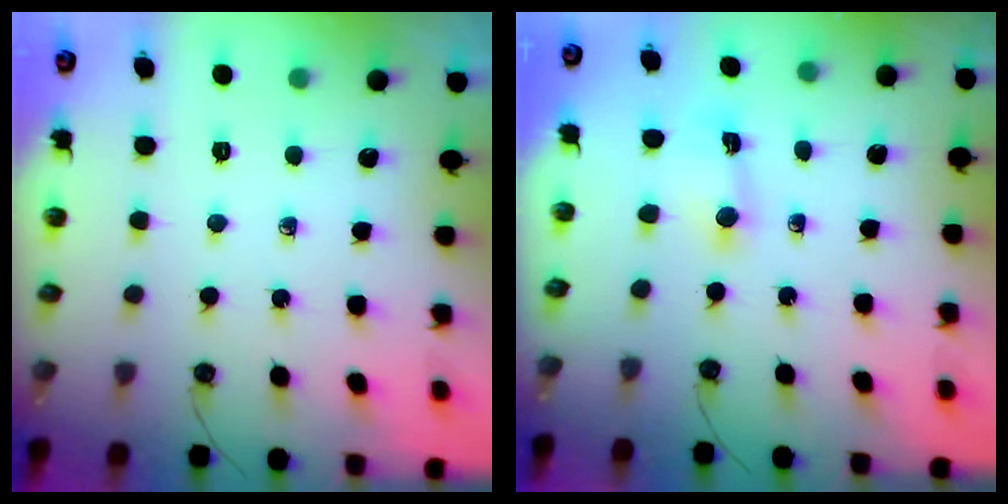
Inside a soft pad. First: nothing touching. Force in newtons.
{"total": 1.5, "press": 1.5, "slide": 0.2}